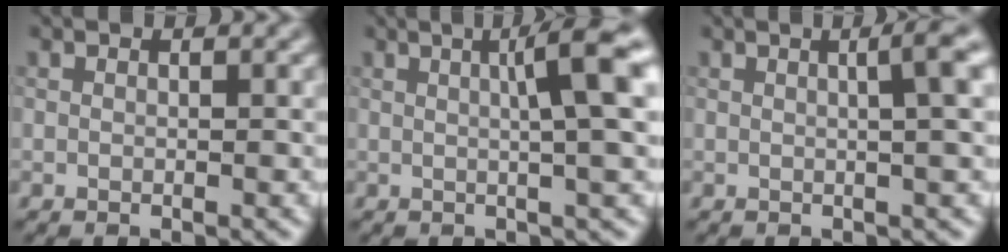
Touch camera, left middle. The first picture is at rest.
{"total": 6.6, "force": [1.5, 1.0, 6.4], "torque": [-0.076, 0.019, 0.020]}
{"total": 4.0, "force": [0.8, 0.9, 3.8], "torque": [-0.038, 0.016, 0.008]}